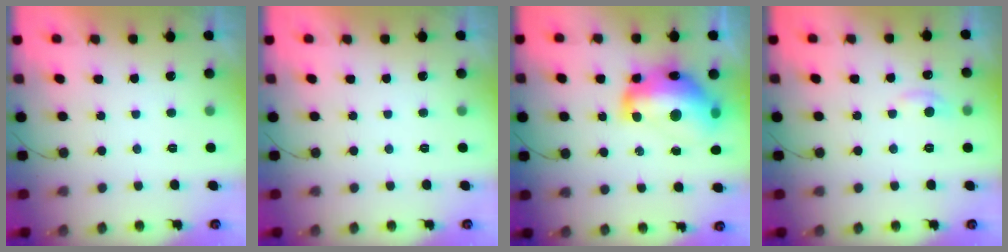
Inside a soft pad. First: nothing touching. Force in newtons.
{"total": 0.0}
{"total": 19.6, "press": 19.6, "slide": 1.4}
{"total": 5.9, "press": 5.9, "slide": 0.8}